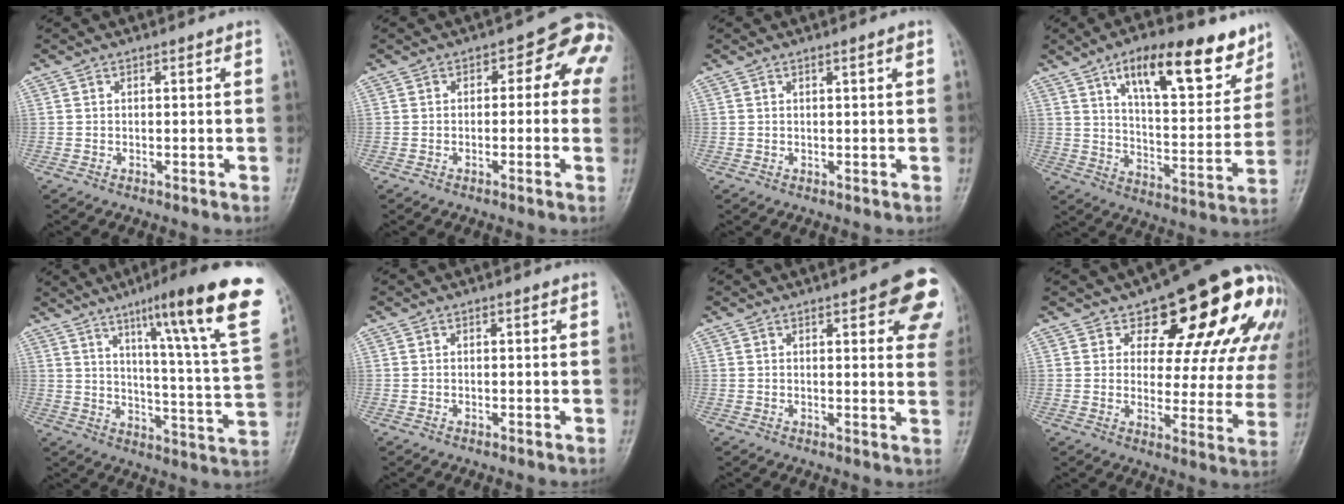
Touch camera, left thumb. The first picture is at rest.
{"total": 8.5, "force": [1.1, 5.1, 6.7], "torque": [-0.027, 0.024, -0.002]}
{"total": 1.1, "force": [0.6, -0.1, 1.0], "torque": [-0.016, -0.001, 0.009]}
{"total": 19.5, "force": [11.8, 7.5, 13.6], "torque": [-0.155, -0.055, 0.186]}
{"total": 23.4, "force": [13.2, 2.5, 19.1], "torque": [-0.250, -0.049, 0.181]}
{"total": 0.0}
{"total": 12.0, "force": [5.5, 4.1, 9.9], "torque": [-0.080, -0.016, 0.057]}
{"total": 22.2, "force": [12.9, 10.7, 14.6], "torque": [-0.147, -0.057, 0.154]}